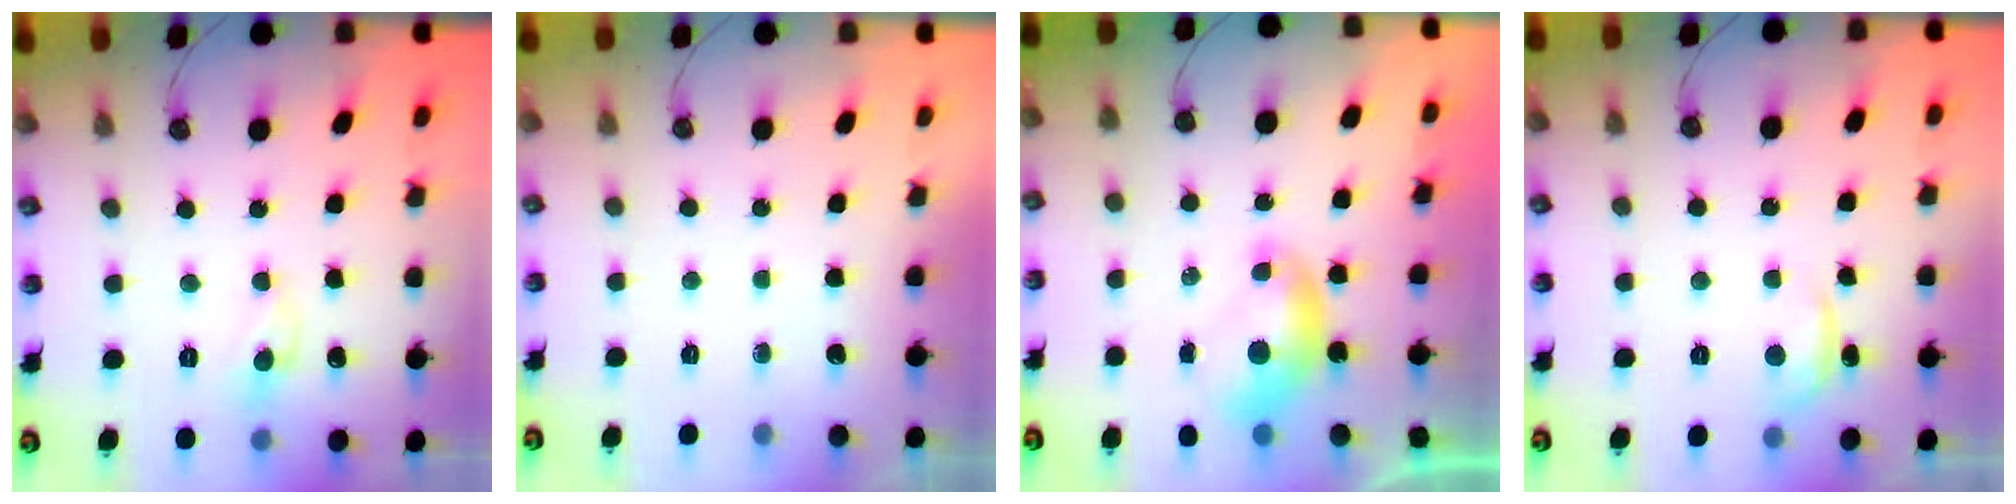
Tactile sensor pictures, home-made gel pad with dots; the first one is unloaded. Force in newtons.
{"total": 0.0}
{"total": 0.0}
{"total": 1.0, "press": 0.7, "slide": 0.7}